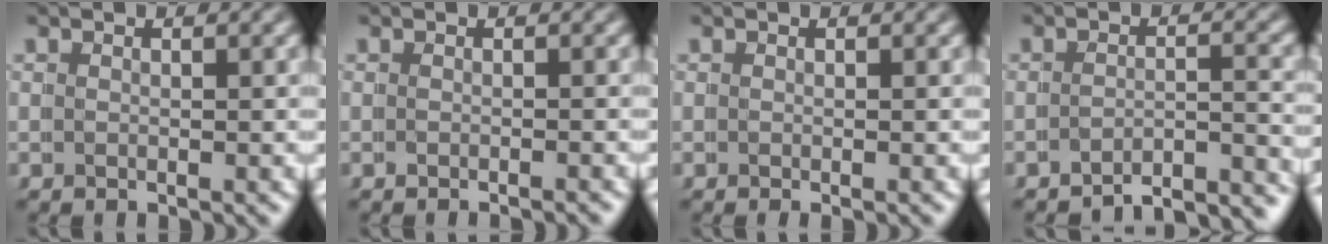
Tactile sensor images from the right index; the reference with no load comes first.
{"total": 1.0, "force": [-1.0, 0.1, 0.3], "torque": [0.006, 0.005, -0.017]}
{"total": 0.6, "force": [-0.5, 0.0, 0.3], "torque": [-0.003, 0.000, -0.010]}
{"total": 7.3, "force": [-7.0, 1.0, 1.7], "torque": [-0.002, -0.012, -0.111]}